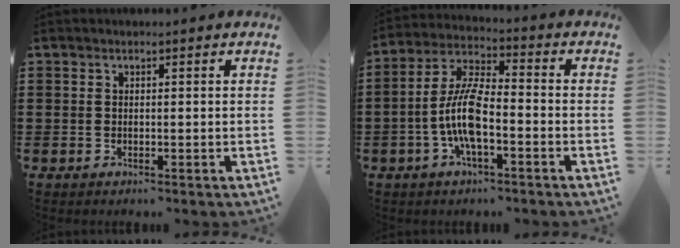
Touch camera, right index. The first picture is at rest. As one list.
[{"total": 9.1, "force": [-2.5, 3.0, 8.2], "torque": [-0.194, -0.011, -0.055]}]